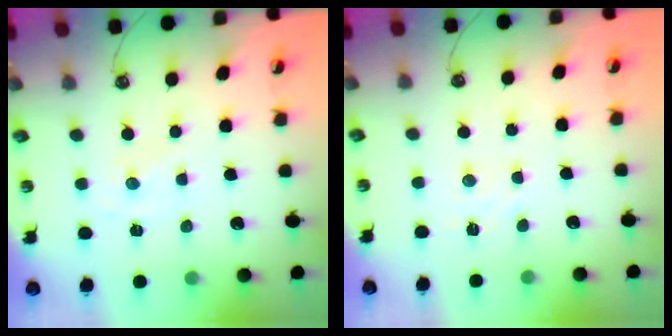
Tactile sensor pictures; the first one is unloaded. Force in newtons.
{"total": 2.5, "press": 2.4, "slide": 0.6}